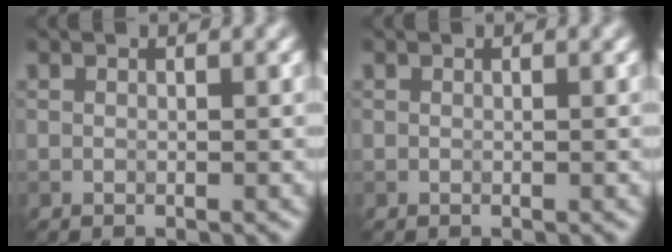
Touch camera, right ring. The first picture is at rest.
{"total": 0.0}